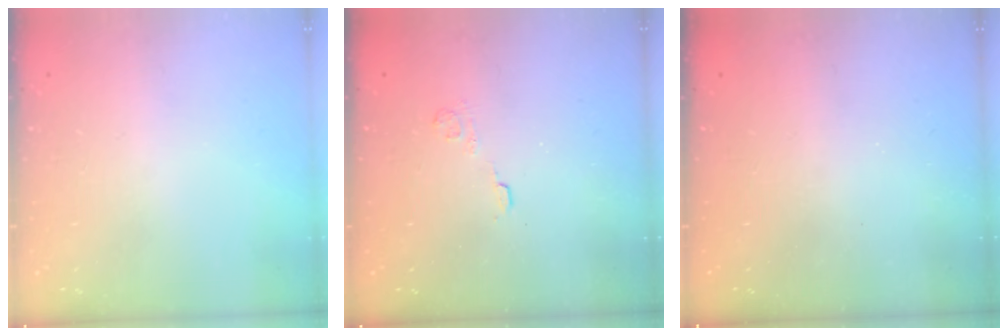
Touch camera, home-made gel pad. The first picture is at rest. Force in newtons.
{"total": 2.7, "press": 2.3, "slide": 1.4}
{"total": 2.5, "press": 2.4, "slide": 0.7}